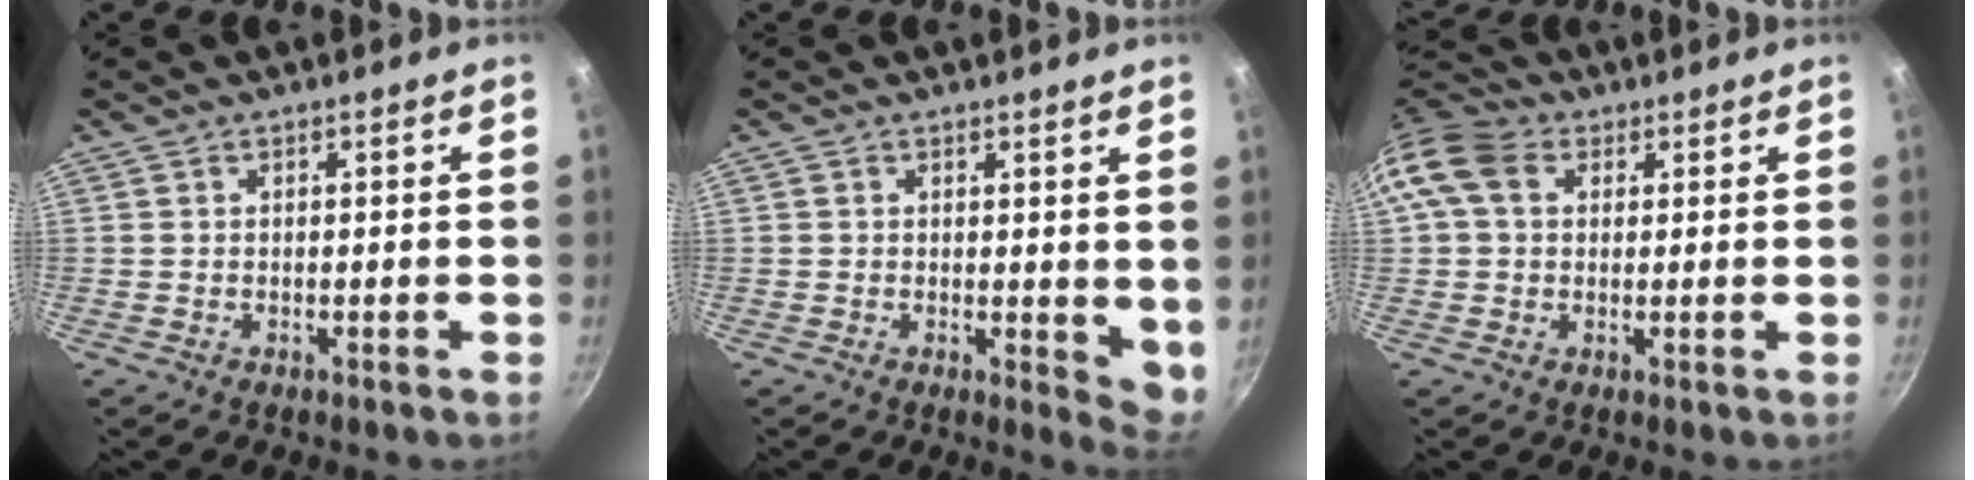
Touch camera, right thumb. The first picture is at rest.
{"total": 5.0, "force": [1.1, 2.5, 4.2], "torque": [-0.048, -0.008, 0.015]}
{"total": 9.5, "force": [2.7, 7.2, 5.6], "torque": [-0.091, 0.013, 0.031]}